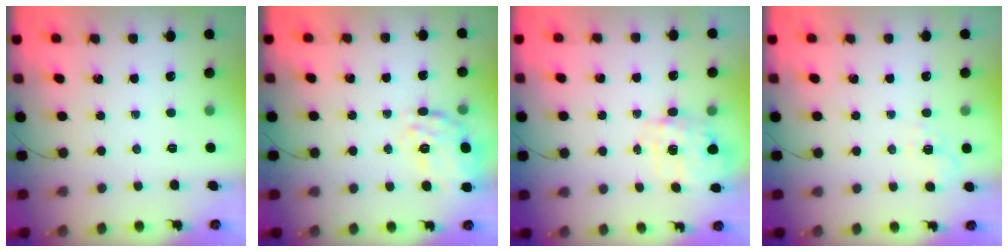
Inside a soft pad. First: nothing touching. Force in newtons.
{"total": 19.9, "press": 19.9, "slide": 1.6}
{"total": 3.9, "press": 3.8, "slide": 0.9}
{"total": 8.1, "press": 7.8, "slide": 2.1}